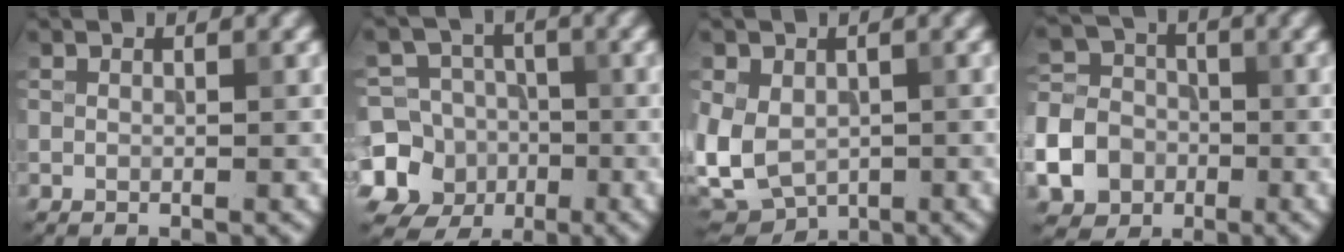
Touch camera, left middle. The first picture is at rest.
{"total": 14.2, "force": [-4.3, 13.3, 2.6], "torque": [-0.082, -0.018, -0.090]}
{"total": 6.6, "force": [-1.3, 4.9, 4.2], "torque": [-0.095, -0.012, -0.022]}
{"total": 10.8, "force": [-4.8, 9.1, 3.5], "torque": [-0.092, -0.040, -0.103]}